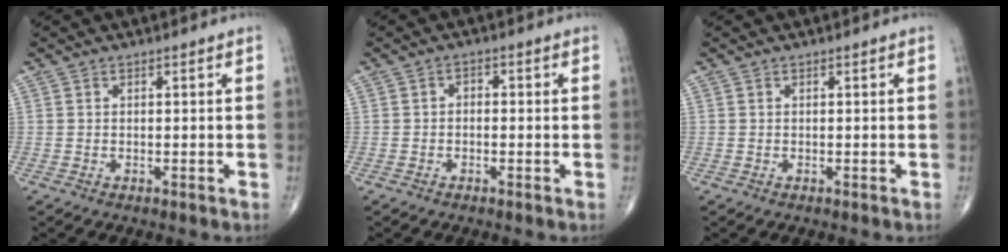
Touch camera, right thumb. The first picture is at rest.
{"total": 1.5, "force": [-0.3, 1.1, 1.0], "torque": [-0.004, 0.008, -0.012]}
{"total": 0.0}